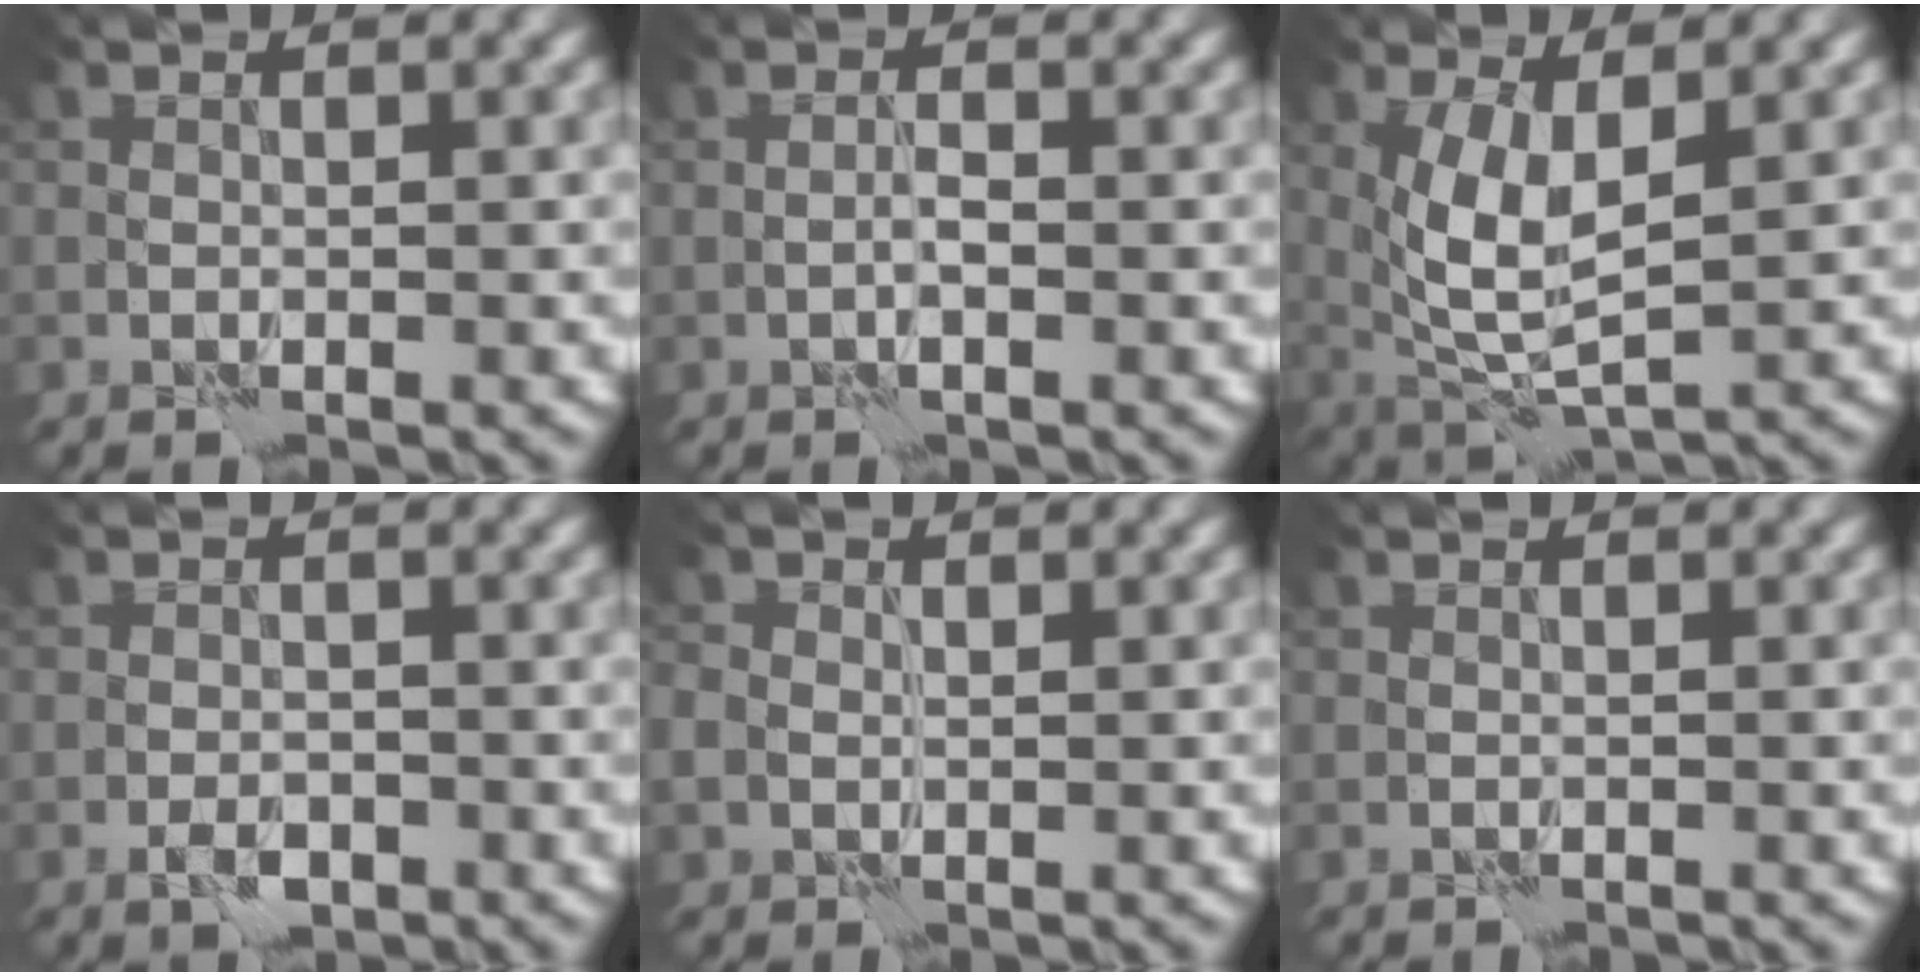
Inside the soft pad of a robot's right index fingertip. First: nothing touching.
{"total": 0.9, "force": [-0.1, 0.0, 0.8], "torque": [-0.015, 0.002, -0.004]}
{"total": 5.4, "force": [1.3, 1.9, 4.9], "torque": [-0.107, -0.012, 0.030]}
{"total": 1.7, "force": [-0.9, 0.9, 1.1], "torque": [-0.016, -0.001, -0.019]}
{"total": 2.3, "force": [0.5, 1.9, 1.2], "torque": [-0.022, 0.006, 0.006]}
{"total": 0.0}